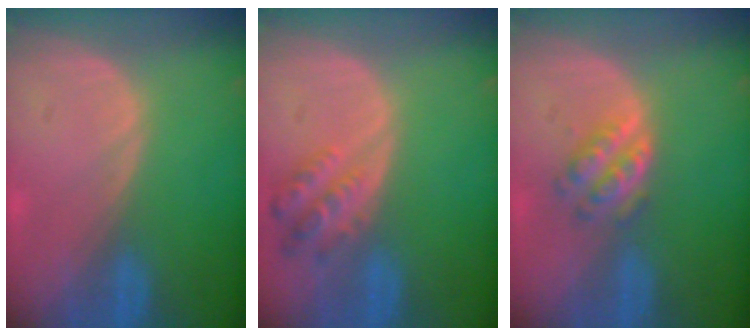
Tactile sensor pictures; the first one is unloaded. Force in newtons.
{"total": 5.0, "press": 4.8, "slide": 1.5}
{"total": 4.2, "press": 4.2, "slide": 0.1}